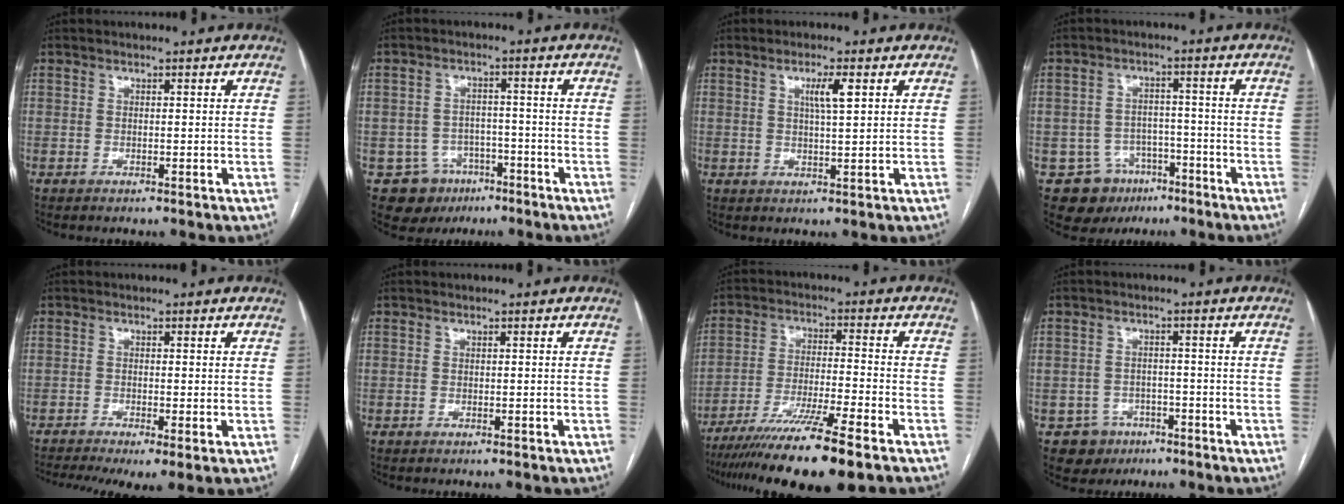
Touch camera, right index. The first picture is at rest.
{"total": 7.5, "force": [-4.1, 6.2, 0.8], "torque": [-0.012, 0.010, -0.052]}
{"total": 3.6, "force": [1.4, 0.2, 3.3], "torque": [-0.057, -0.001, 0.022]}
{"total": 8.8, "force": [-4.9, 7.2, 1.5], "torque": [-0.024, 0.015, -0.065]}
{"total": 8.6, "force": [-5.3, 2.2, 6.4], "torque": [-0.115, -0.011, -0.087]}
{"total": 0.0}
{"total": 15.1, "force": [-11.2, -0.6, 10.2], "torque": [-0.179, -0.044, -0.186]}
{"total": 4.7, "force": [-2.4, 4.0, 0.0], "torque": [0.003, 0.013, -0.032]}